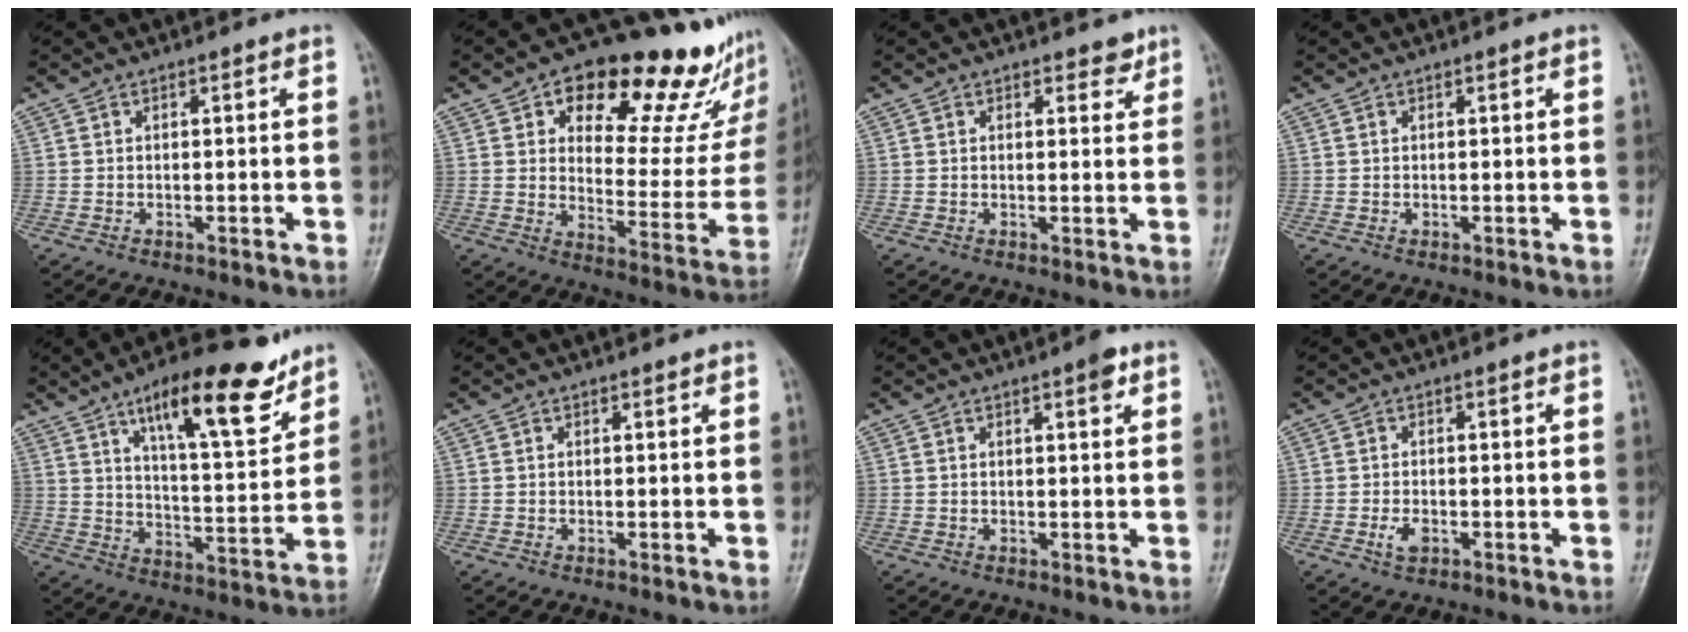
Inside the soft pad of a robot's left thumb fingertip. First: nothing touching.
{"total": 24.9, "force": [15.6, 11.2, 15.8], "torque": [-0.160, -0.063, 0.213]}
{"total": 2.1, "force": [1.6, 1.2, 0.8], "torque": [0.007, -0.009, 0.017]}
{"total": 0.0}
{"total": 17.6, "force": [11.1, 5.4, 12.6], "torque": [-0.164, -0.057, 0.179]}
{"total": 0.0}
{"total": 2.5, "force": [1.3, 0.7, 1.9], "torque": [-0.024, -0.004, 0.016]}
{"total": 2.4, "force": [-0.9, 1.4, 1.7], "torque": [-0.036, 0.001, -0.016]}